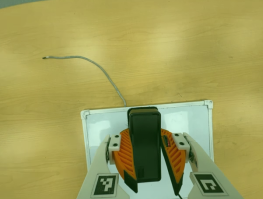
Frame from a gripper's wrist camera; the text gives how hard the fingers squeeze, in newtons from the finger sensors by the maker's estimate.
{"total": 9.7, "left": 9.7, "right": 9.7}